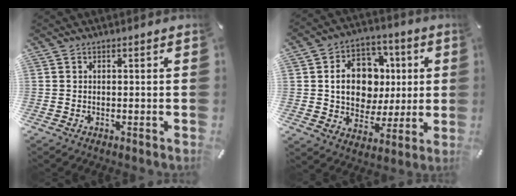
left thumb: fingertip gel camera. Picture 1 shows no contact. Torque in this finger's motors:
{"motor_torque": [2.15, 2.16, 0.64, -0.39, 0.16]}